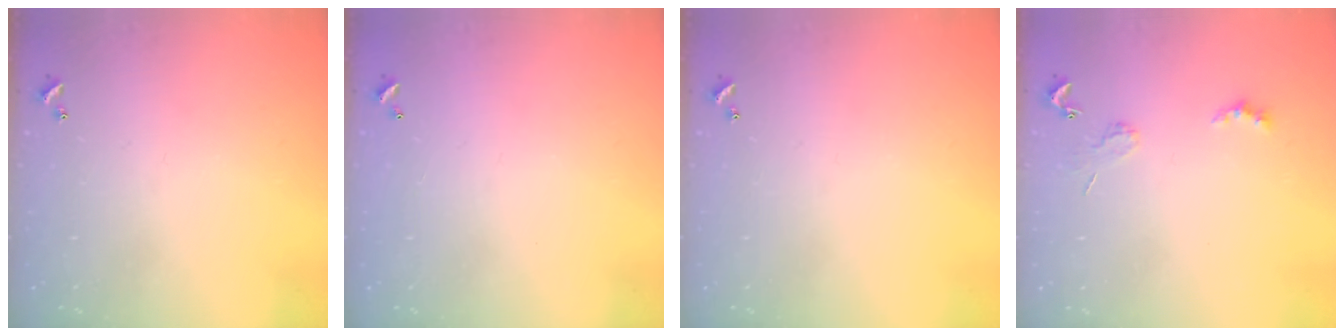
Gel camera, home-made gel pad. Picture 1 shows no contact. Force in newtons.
{"total": 2.8, "press": 2.8, "slide": 0.1}
{"total": 0.0}
{"total": 2.0, "press": 1.9, "slide": 0.4}